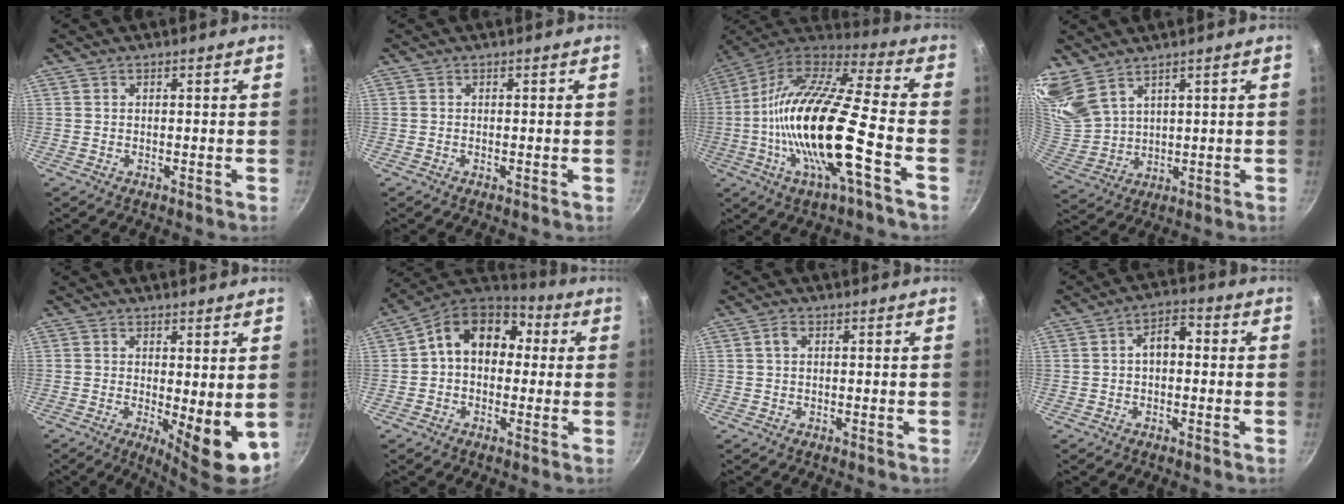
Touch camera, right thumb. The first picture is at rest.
{"total": 0.0}
{"total": 23.7, "force": [-5.7, 5.8, 22.3], "torque": [-0.407, 0.024, -0.124]}
{"total": 10.8, "force": [8.2, 5.0, 5.0], "torque": [-0.100, -0.041, 0.187]}
{"total": 8.2, "force": [-0.4, 2.8, 7.7], "torque": [-0.095, -0.014, 0.003]}
{"total": 14.1, "force": [2.2, 10.5, 9.2], "torque": [-0.110, 0.034, 0.013]}
{"total": 1.5, "force": [0.3, 1.0, 1.1], "torque": [-0.021, 0.007, 0.005]}
{"total": 6.4, "force": [-0.2, 4.3, 4.7], "torque": [-0.043, 0.025, -0.016]}